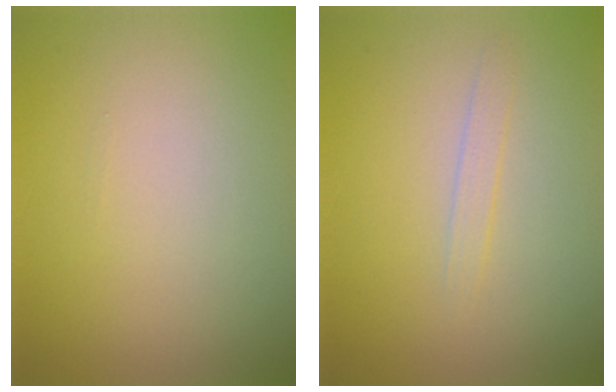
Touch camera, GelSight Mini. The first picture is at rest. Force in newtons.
{"total": 1.1, "press": 1.1, "slide": 0.0}